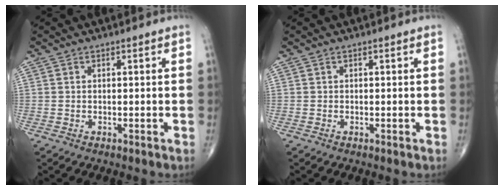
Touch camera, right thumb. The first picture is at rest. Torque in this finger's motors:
{"motor_torque": [-0.06, 0.06, -0.03, 0.03, 0.00]}